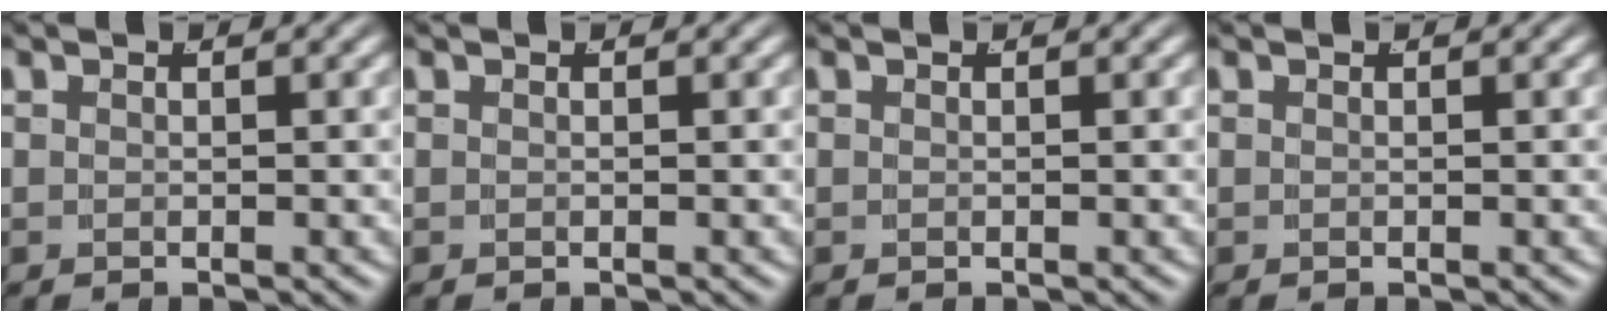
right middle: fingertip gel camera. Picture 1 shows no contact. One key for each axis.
{"total": 0.0}
{"total": 0.0}
{"total": 0.0}